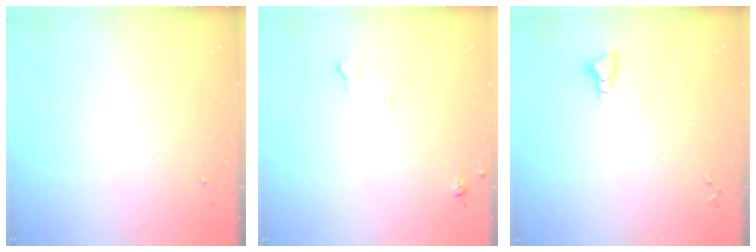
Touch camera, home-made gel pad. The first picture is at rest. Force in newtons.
{"total": 4.6, "press": 4.5, "slide": 0.8}
{"total": 2.9, "press": 2.9, "slide": 0.2}